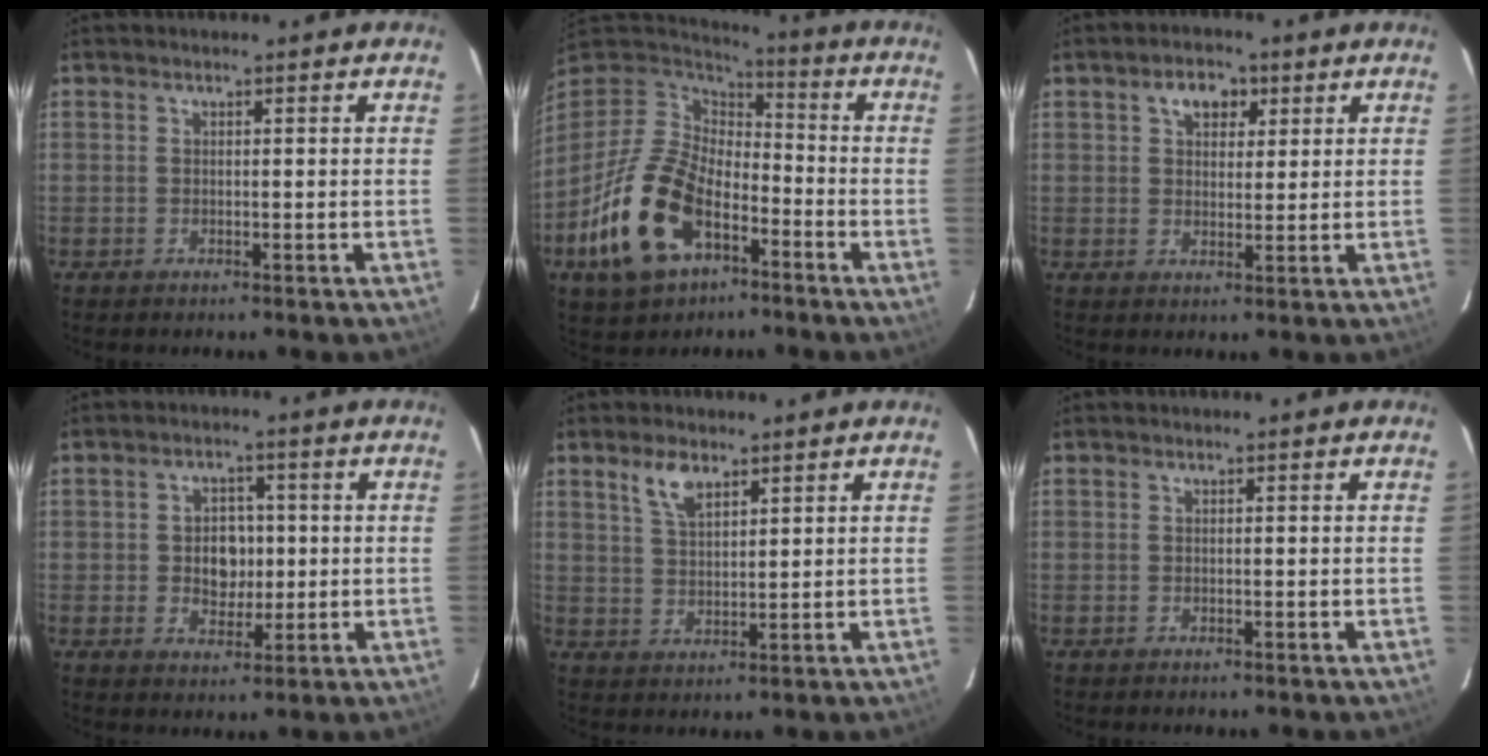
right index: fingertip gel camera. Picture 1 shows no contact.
{"total": 19.9, "force": [-9.1, 12.0, 13.1], "torque": [-0.290, -0.014, -0.161]}
{"total": 5.1, "force": [2.4, 3.5, 2.9], "torque": [-0.044, 0.016, 0.039]}
{"total": 5.9, "force": [-0.1, 4.6, 3.7], "torque": [-0.065, 0.008, 0.004]}
{"total": 5.2, "force": [3.4, 2.3, 3.2], "torque": [-0.059, 0.005, 0.067]}
{"total": 0.0}